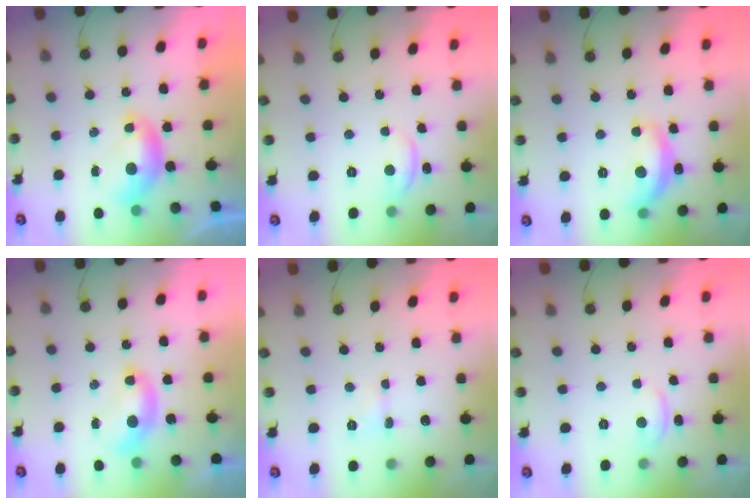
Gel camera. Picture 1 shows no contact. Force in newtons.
{"total": 2.2, "press": 2.1, "slide": 0.5}
{"total": 7.7, "press": 7.7, "slide": 0.7}
{"total": 1.6, "press": 1.4, "slide": 0.8}
{"total": 1.6, "press": 1.6, "slide": 0.4}
{"total": 1.5, "press": 1.3, "slide": 0.6}